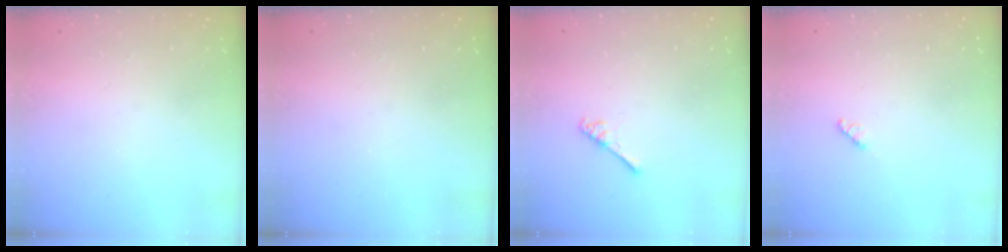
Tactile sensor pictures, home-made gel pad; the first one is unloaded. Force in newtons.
{"total": 0.0}
{"total": 2.9, "press": 2.9, "slide": 0.4}
{"total": 2.9, "press": 2.9, "slide": 0.3}